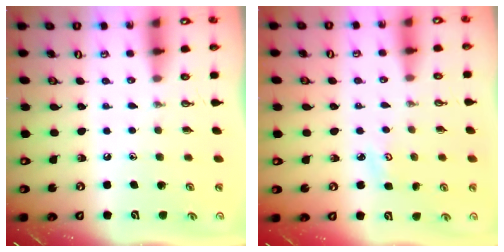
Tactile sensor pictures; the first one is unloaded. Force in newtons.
{"total": 2.9, "press": 2.9, "slide": 0.4}